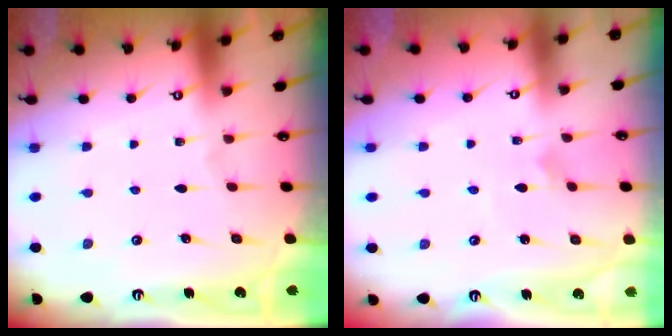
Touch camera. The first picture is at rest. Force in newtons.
{"total": 2.1, "press": 2.1, "slide": 0.1}